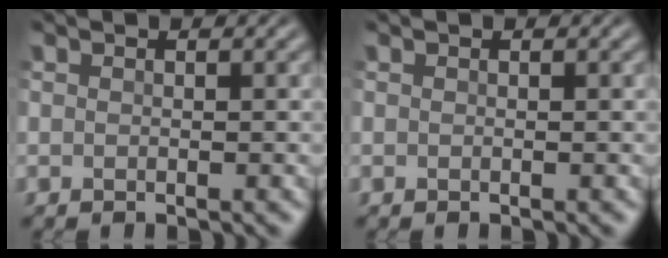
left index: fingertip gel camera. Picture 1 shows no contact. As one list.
[{"total": 0.0}]